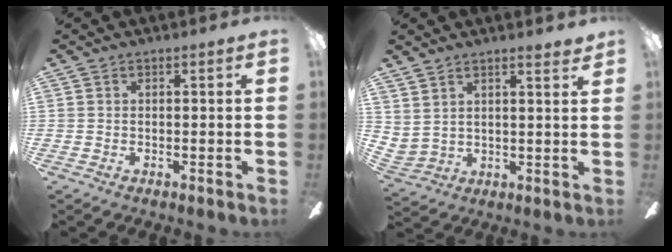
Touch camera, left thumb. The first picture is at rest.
{"total": 4.8, "force": [4.5, 1.5, 0.9], "torque": [-0.024, -0.024, 0.085]}